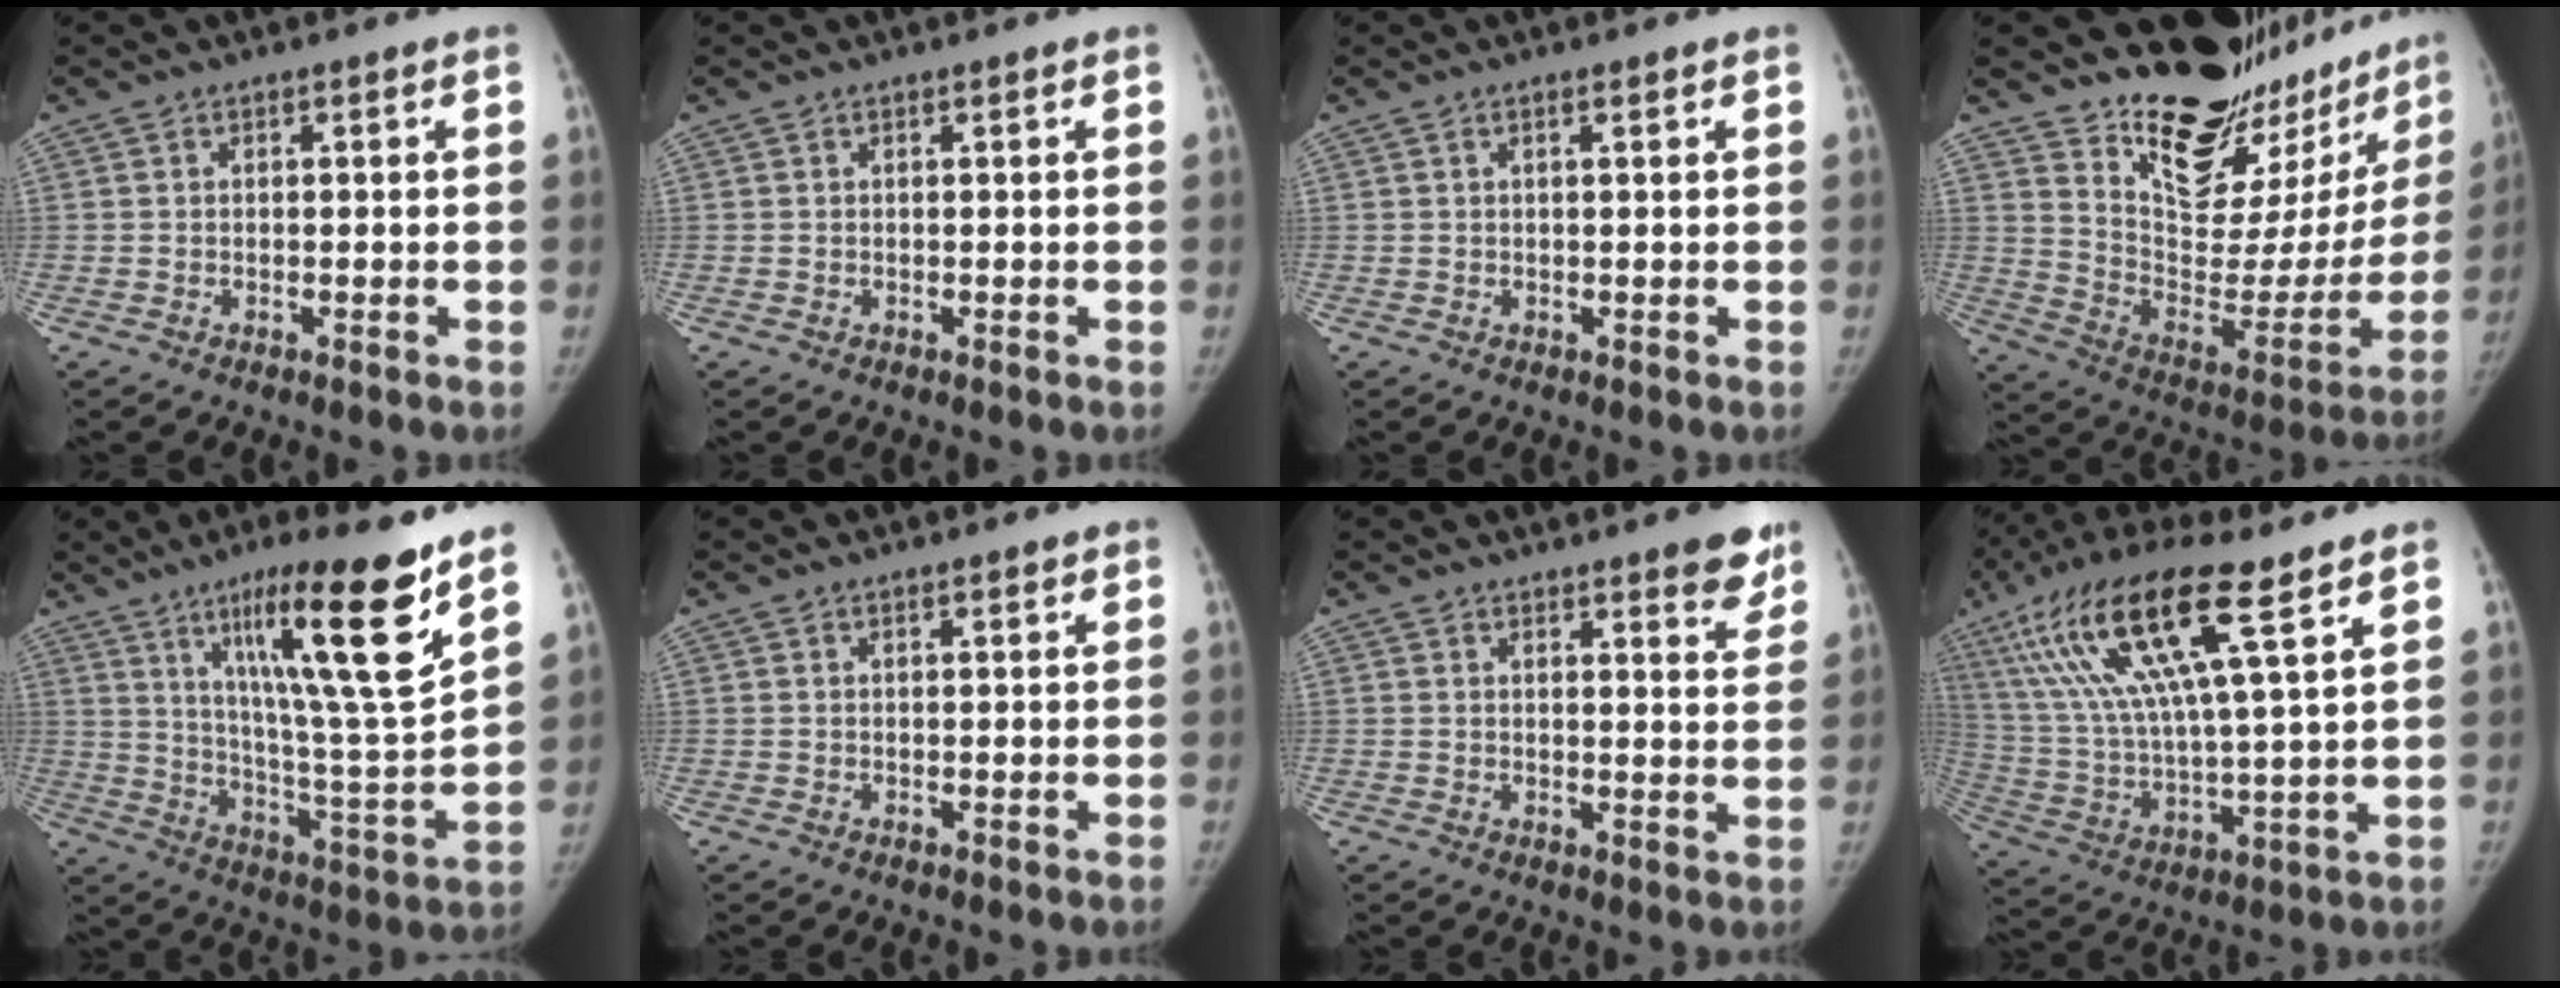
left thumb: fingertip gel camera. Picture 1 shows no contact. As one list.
[{"total": 0.0}, {"total": 0.9, "force": [0.5, 0.1, 0.7], "torque": [-0.012, 0.003, 0.008]}, {"total": 27.4, "force": [22.9, 9.9, 11.3], "torque": [-0.127, -0.173, 0.333]}, {"total": 22.8, "force": [13.3, 1.6, 18.5], "torque": [-0.263, -0.069, 0.218]}, {"total": 1.0, "force": [0.8, 0.2, 0.6], "torque": [-0.007, -0.003, 0.012]}, {"total": 6.3, "force": [4.7, 1.6, 3.9], "torque": [-0.025, -0.026, 0.054]}, {"total": 22.0, "force": [11.0, 4.3, 18.5], "torque": [-0.381, -0.017, 0.208]}]